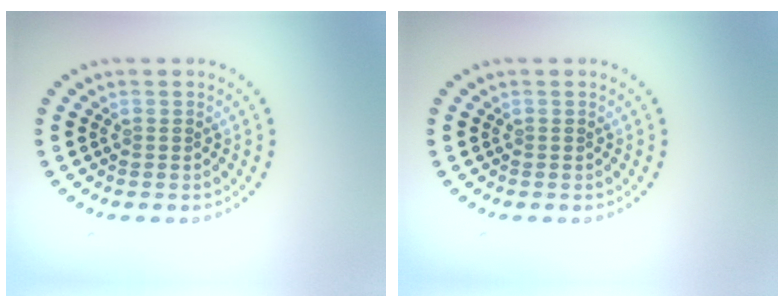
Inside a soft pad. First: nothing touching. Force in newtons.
{"total": 0.0}